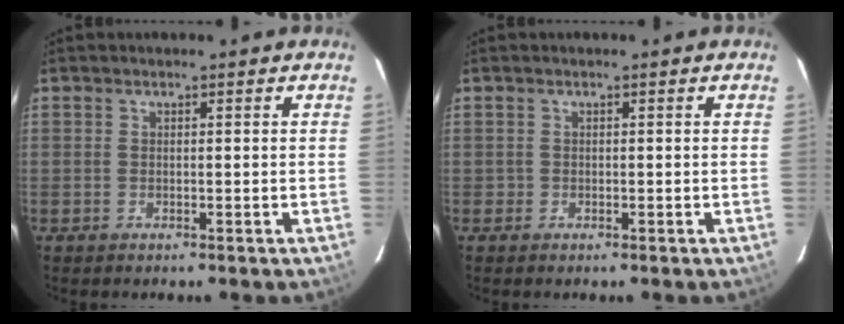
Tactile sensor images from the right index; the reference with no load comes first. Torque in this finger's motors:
{"motor_torque": [0.13, 0.00, -0.04, -0.01]}